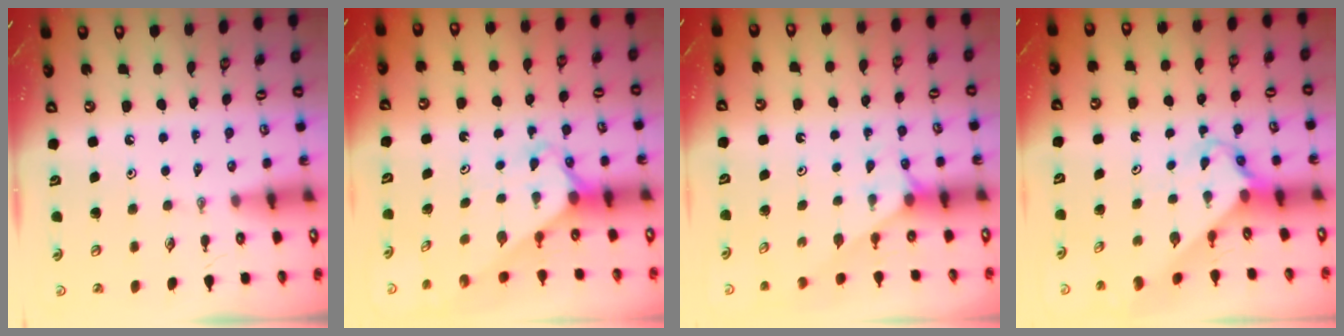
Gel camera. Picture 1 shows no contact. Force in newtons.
{"total": 2.3, "press": 2.3, "slide": 0.2}
{"total": 2.8, "press": 2.8, "slide": 0.3}
{"total": 2.7, "press": 2.7, "slide": 0.2}